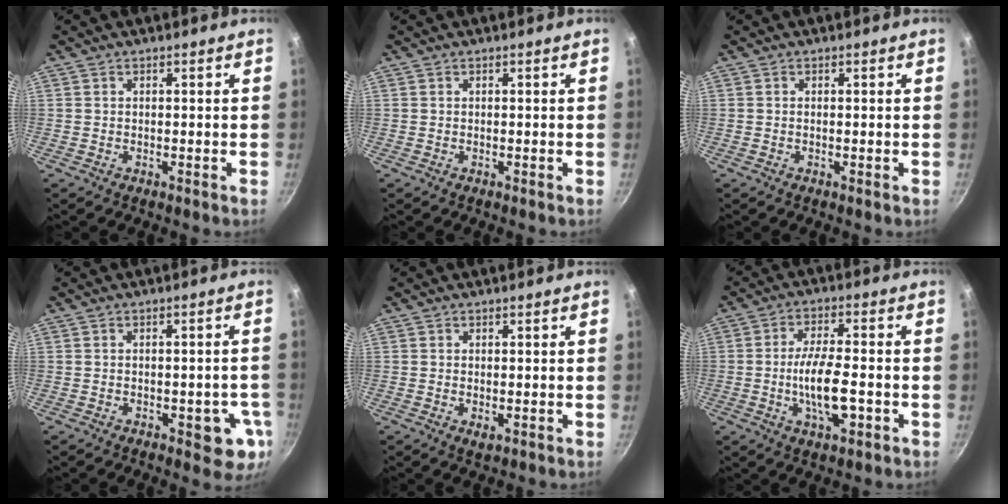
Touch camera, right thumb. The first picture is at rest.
{"total": 0.0}
{"total": 0.0}
{"total": 7.4, "force": [-2.4, 3.5, 6.1], "torque": [-0.041, 0.002, -0.027]}
{"total": 1.3, "force": [-0.2, 0.7, 1.1], "torque": [-0.019, -0.005, -0.001]}
{"total": 9.8, "force": [-2.5, 3.5, 8.8], "torque": [-0.153, 0.015, -0.045]}